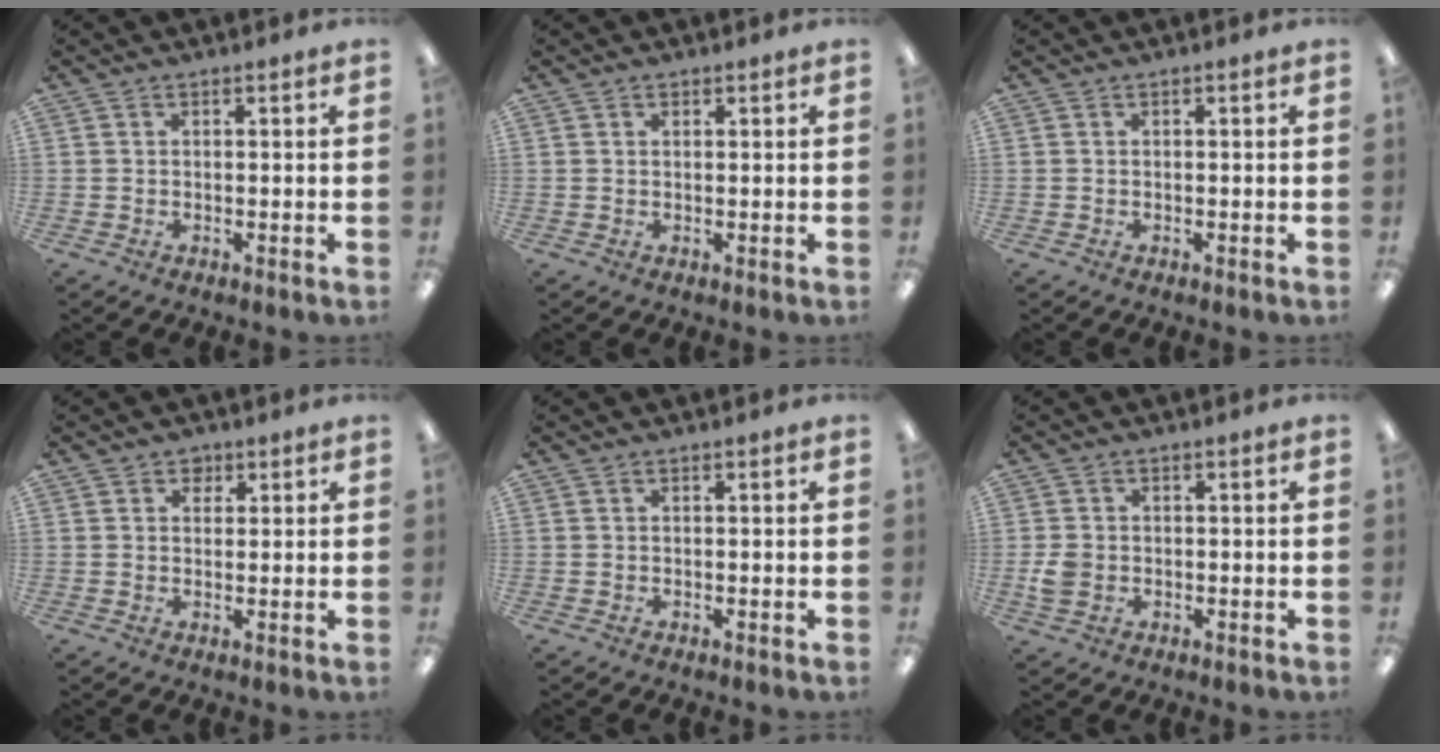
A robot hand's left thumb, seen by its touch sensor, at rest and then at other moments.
{"total": 0.8, "force": [0.5, 0.5, 0.3], "torque": [0.001, -0.001, 0.008]}
{"total": 0.0}
{"total": 2.8, "force": [1.8, 2.0, 0.7], "torque": [-0.002, -0.001, 0.029]}
{"total": 0.0}
{"total": 3.6, "force": [-0.6, 2.9, 2.1], "torque": [-0.026, 0.004, -0.010]}